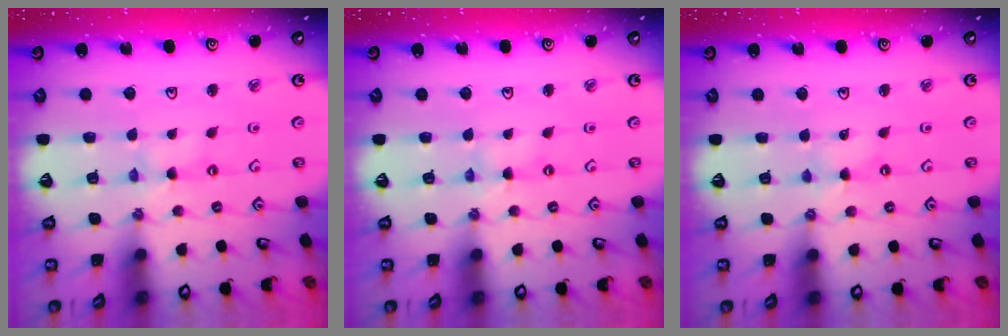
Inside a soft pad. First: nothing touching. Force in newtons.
{"total": 0.0}
{"total": 0.0}